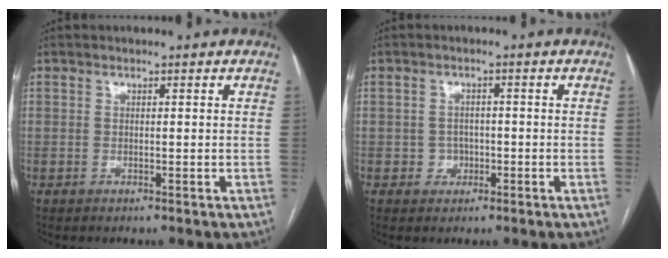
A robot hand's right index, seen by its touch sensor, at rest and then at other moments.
{"total": 2.2, "force": [-0.8, 2.0, 0.5], "torque": [0.000, 0.009, -0.011]}